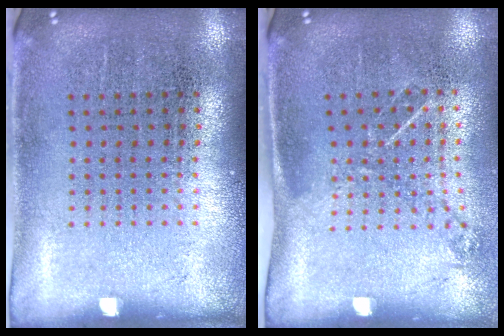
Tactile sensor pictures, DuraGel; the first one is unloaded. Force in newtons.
{"total": 1.1, "press": 0.9, "slide": 0.6}